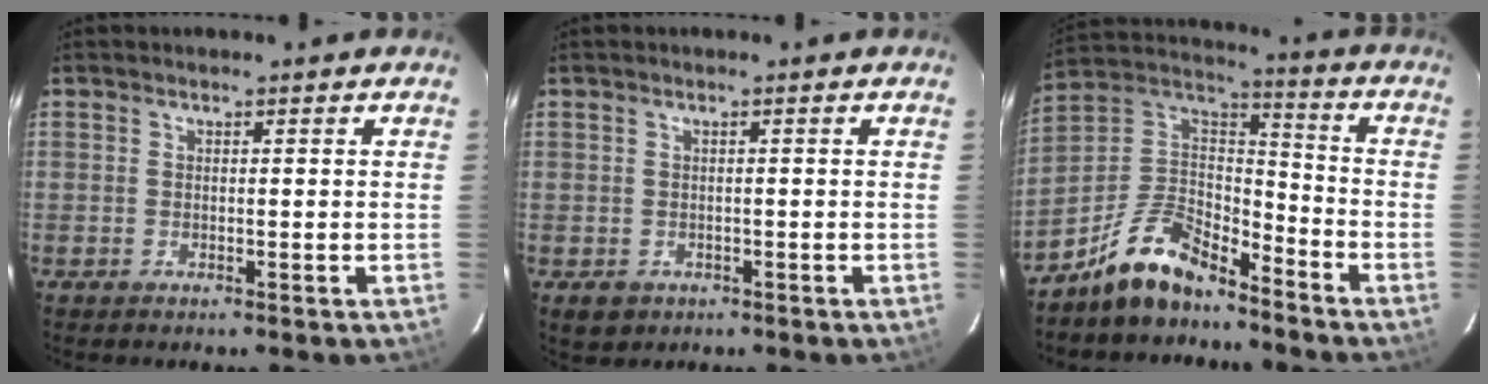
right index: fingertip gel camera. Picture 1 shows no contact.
{"total": 3.1, "force": [-0.9, 2.8, 0.9], "torque": [-0.018, -0.003, -0.008]}
{"total": 13.3, "force": [-10.5, 5.2, 6.3], "torque": [-0.146, 0.041, -0.197]}